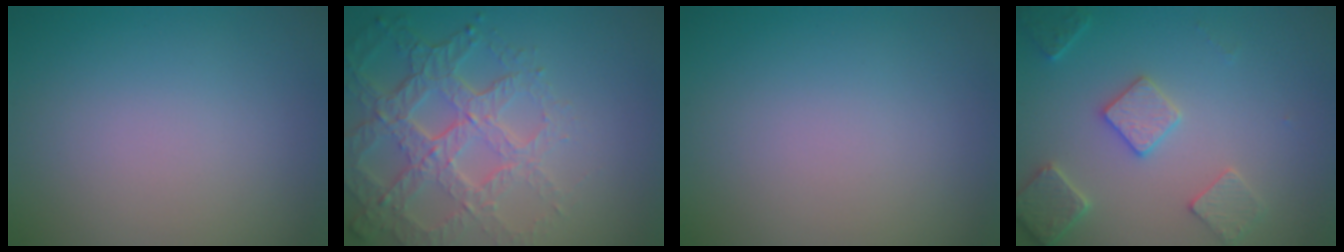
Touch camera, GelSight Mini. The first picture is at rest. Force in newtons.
{"total": 7.1, "press": 5.1, "slide": 5.0}
{"total": 0.0}
{"total": 3.7, "press": 3.4, "slide": 1.4}